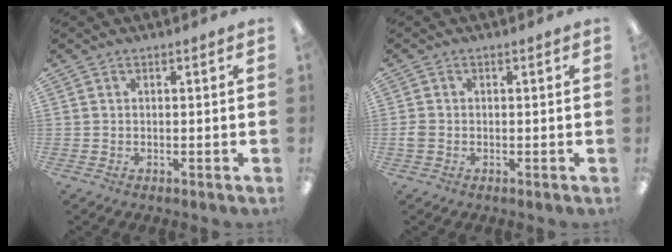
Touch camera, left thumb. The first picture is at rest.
{"total": 1.9, "force": [-0.4, 1.5, 1.1], "torque": [-0.017, 0.005, -0.007]}